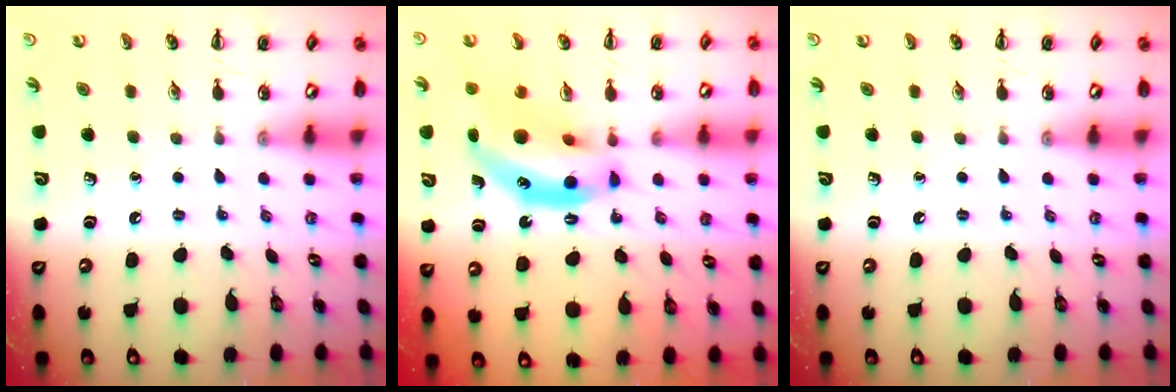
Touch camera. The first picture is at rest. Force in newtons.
{"total": 13.7, "press": 13.3, "slide": 3.4}
{"total": 0.0}